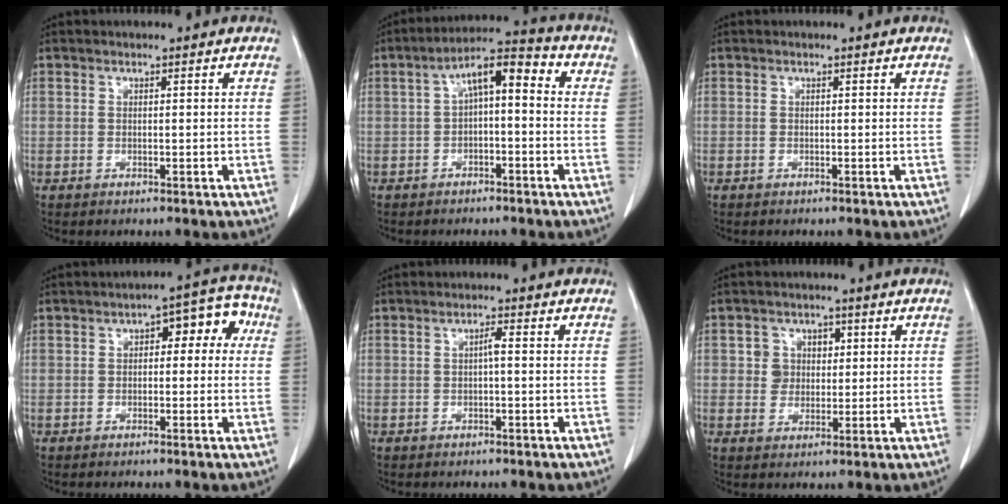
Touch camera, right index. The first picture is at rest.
{"total": 8.4, "force": [0.7, 2.9, 7.8], "torque": [-0.126, 0.044, 0.005]}
{"total": 0.0}
{"total": 7.0, "force": [1.3, 3.5, 5.9], "torque": [-0.062, 0.042, 0.012]}
{"total": 1.3, "force": [-0.1, 0.1, 1.3], "torque": [-0.021, 0.004, -0.002]}
{"total": 3.7, "force": [0.9, 3.5, 0.7], "torque": [-0.002, 0.010, 0.014]}